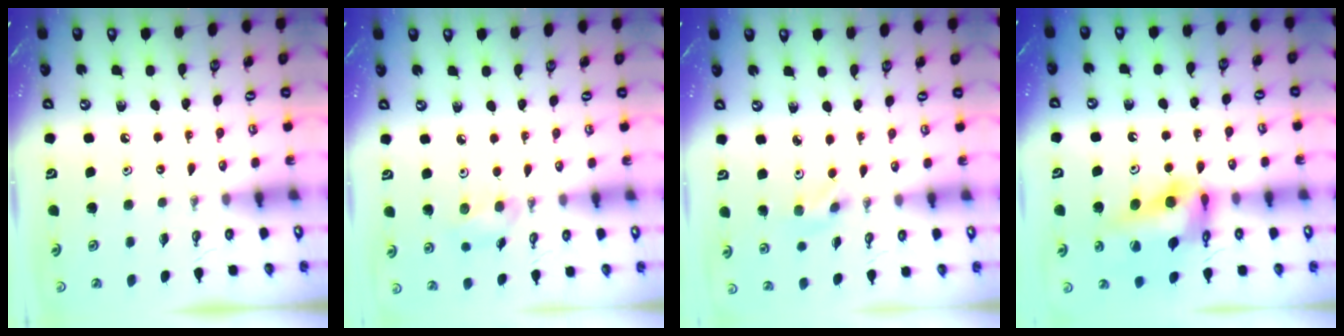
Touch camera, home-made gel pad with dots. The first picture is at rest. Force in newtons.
{"total": 5.8, "press": 5.5, "slide": 2.0}
{"total": 2.5, "press": 2.5, "slide": 0.5}
{"total": 16.7, "press": 16.7, "slide": 1.4}